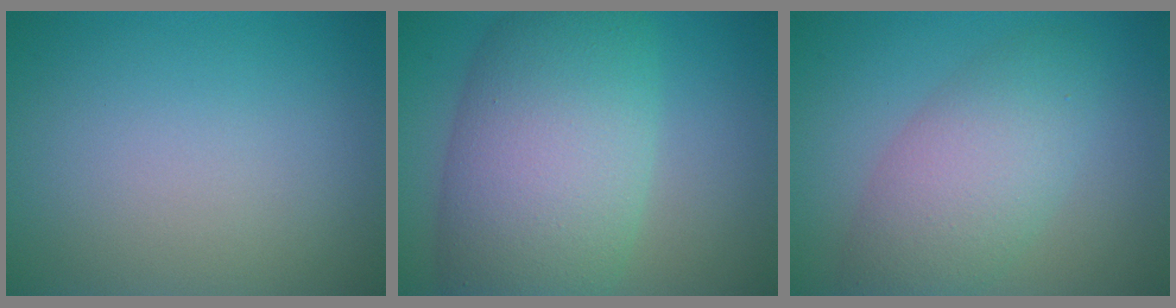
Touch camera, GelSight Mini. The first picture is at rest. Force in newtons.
{"total": 11.4, "press": 11.4, "slide": 0.5}
{"total": 5.5, "press": 5.5, "slide": 0.2}